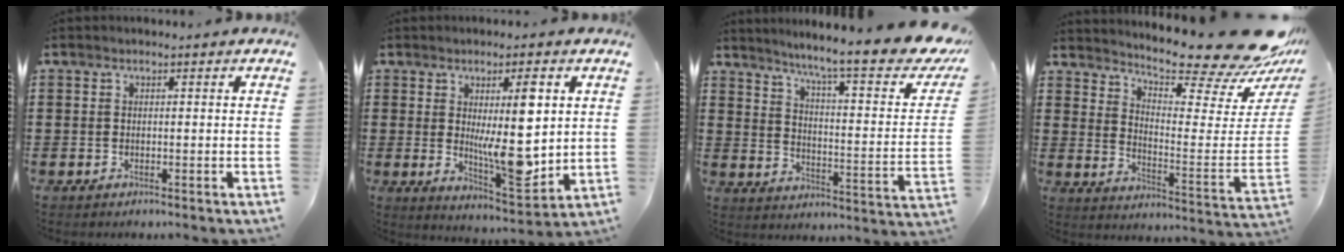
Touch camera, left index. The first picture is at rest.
{"total": 10.8, "force": [1.1, 3.4, 10.2], "torque": [-0.158, -0.013, 0.016]}
{"total": 8.9, "force": [7.0, -0.2, 5.5], "torque": [-0.109, -0.056, 0.104]}
{"total": 13.0, "force": [11.4, 1.0, 6.3], "torque": [-0.110, -0.097, 0.186]}